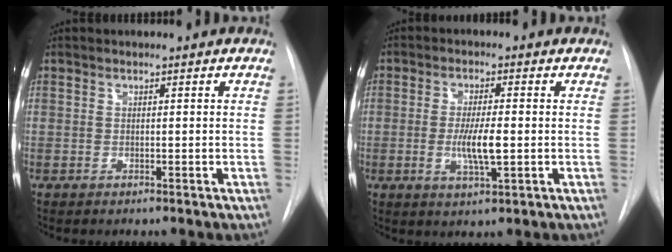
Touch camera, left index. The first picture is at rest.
{"total": 5.7, "force": [-1.1, 0.9, 5.5], "torque": [-0.106, -0.014, -0.021]}